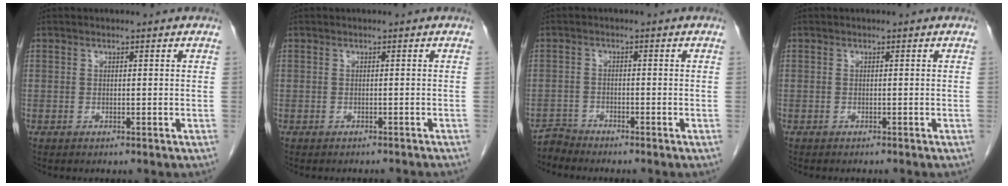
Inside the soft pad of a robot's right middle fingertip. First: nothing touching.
{"total": 3.7, "force": [-3.6, 0.5, 0.9], "torque": [-0.017, -0.013, -0.039]}
{"total": 2.3, "force": [-2.2, -0.2, -0.8], "torque": [0.021, -0.012, -0.042]}
{"total": 1.3, "force": [-1.2, -0.1, 0.4], "torque": [-0.010, -0.003, -0.015]}